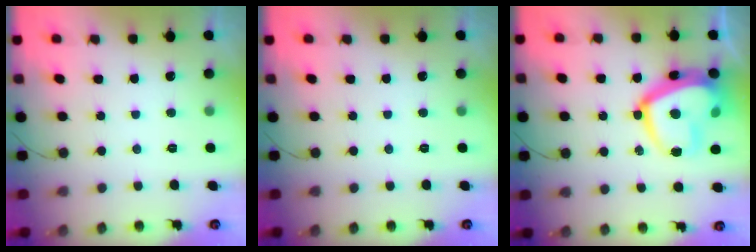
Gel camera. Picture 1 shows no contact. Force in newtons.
{"total": 0.0}
{"total": 19.2, "press": 19.1, "slide": 1.5}